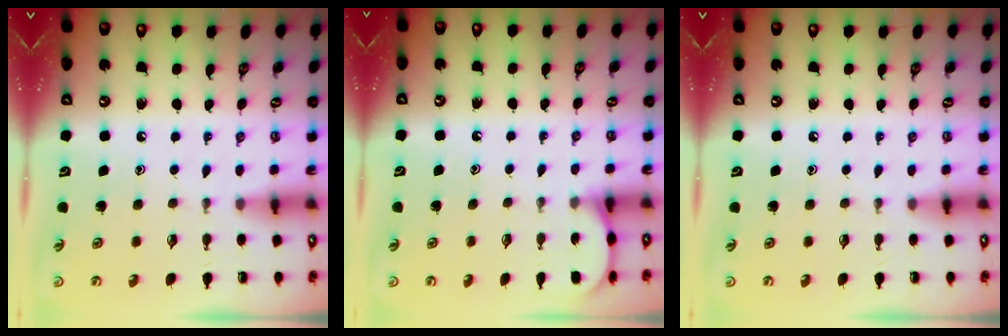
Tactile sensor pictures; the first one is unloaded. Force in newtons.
{"total": 3.9, "press": 3.8, "slide": 0.5}
{"total": 0.0}